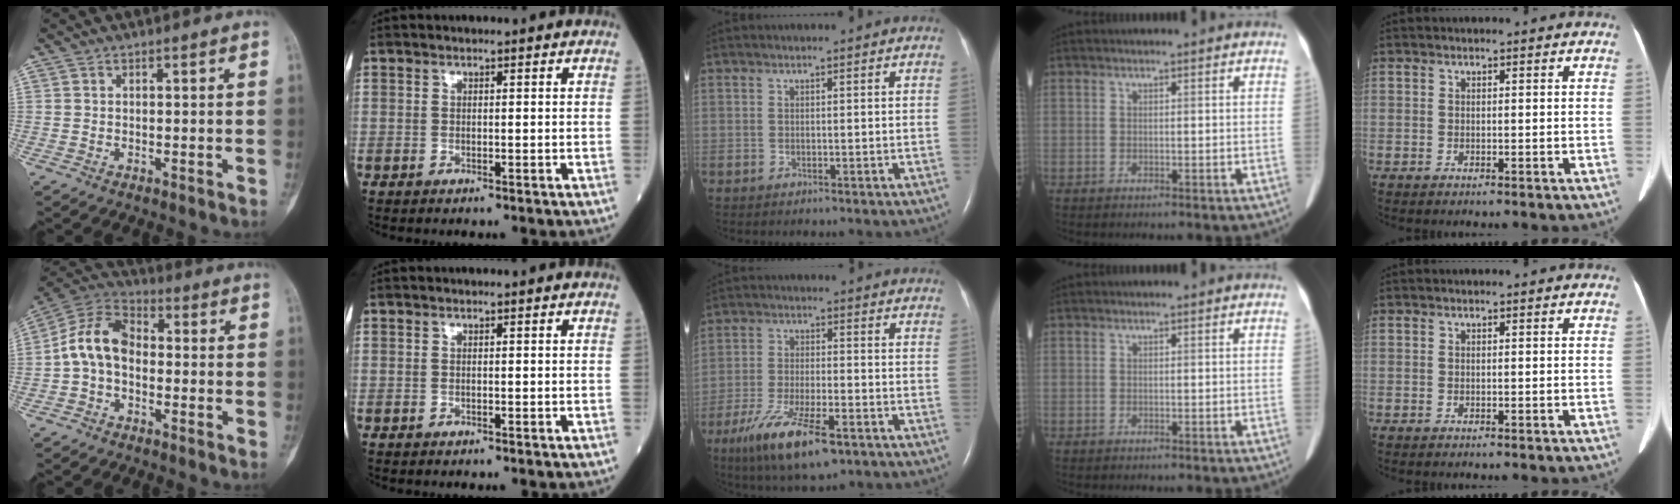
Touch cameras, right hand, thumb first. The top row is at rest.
{"thumb": {"total": 10.4, "force": [-1.1, 7.2, 7.5], "torque": [-0.130, 0.034, -0.037]}, "middle": {"total": 11.8, "force": [-7.1, 2.7, 9.1], "torque": [-0.177, -0.024, -0.118]}}